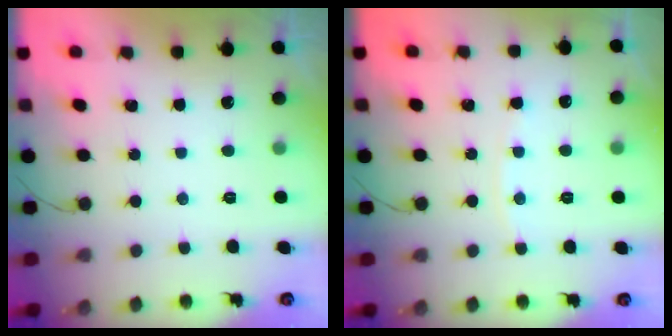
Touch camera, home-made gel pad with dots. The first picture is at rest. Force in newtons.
{"total": 3.6, "press": 3.6, "slide": 0.6}